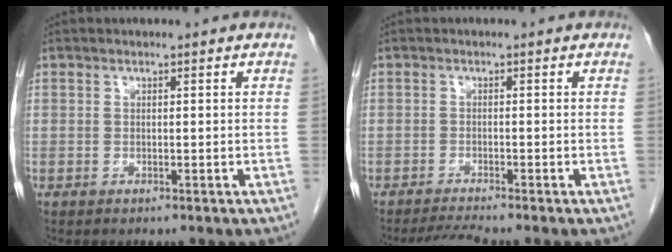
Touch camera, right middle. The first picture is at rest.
{"total": 2.6, "force": [-2.4, -1.1, 0.6], "torque": [-0.021, -0.016, -0.045]}